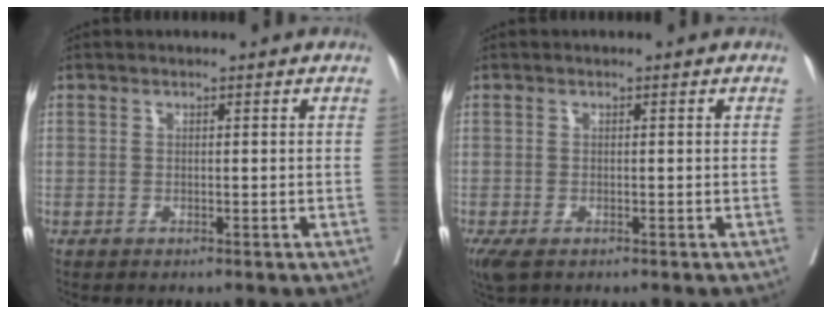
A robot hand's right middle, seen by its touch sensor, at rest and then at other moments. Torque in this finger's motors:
{"motor_torque": [0.36, -0.40, 0.19, 0.07]}